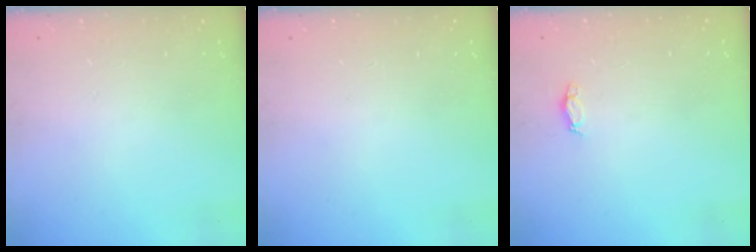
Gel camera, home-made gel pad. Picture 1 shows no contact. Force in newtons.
{"total": 0.0}
{"total": 2.8, "press": 2.8, "slide": 0.4}